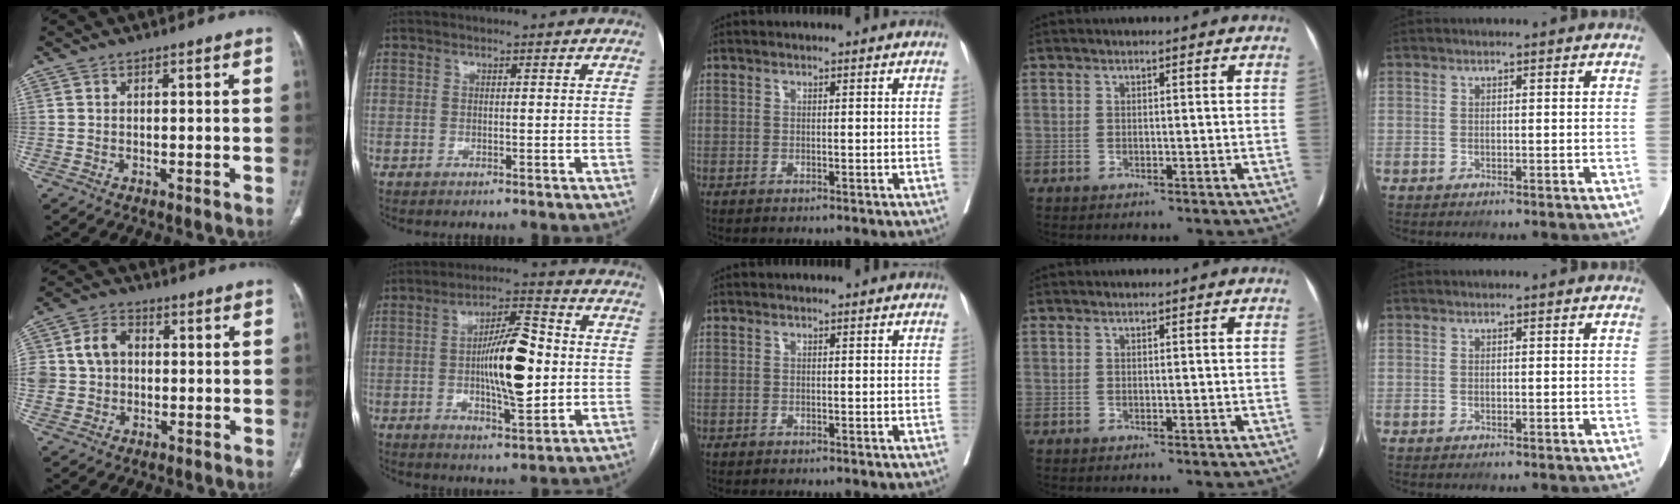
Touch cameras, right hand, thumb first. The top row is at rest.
{"thumb": {"total": 10.0, "force": [0.7, 8.2, 5.6], "torque": [-0.102, 0.020, 0.013]}, "index": {"total": 12.4, "force": [-0.4, 3.1, 12.0], "torque": [-0.205, 0.011, -0.005]}}